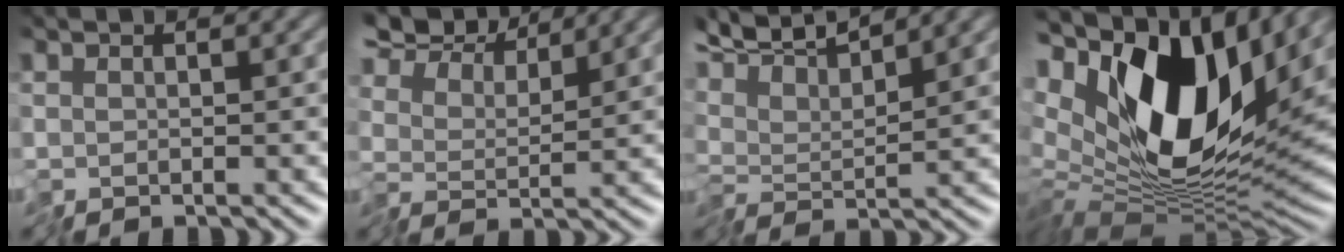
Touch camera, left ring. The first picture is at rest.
{"total": 6.9, "force": [5.8, 2.1, 3.1], "torque": [-0.071, 0.019, 0.091]}
{"total": 5.8, "force": [4.6, 0.8, 3.4], "torque": [-0.067, 0.016, 0.074]}
{"total": 16.1, "force": [3.1, 8.0, 13.6], "torque": [-0.258, 0.005, 0.040]}